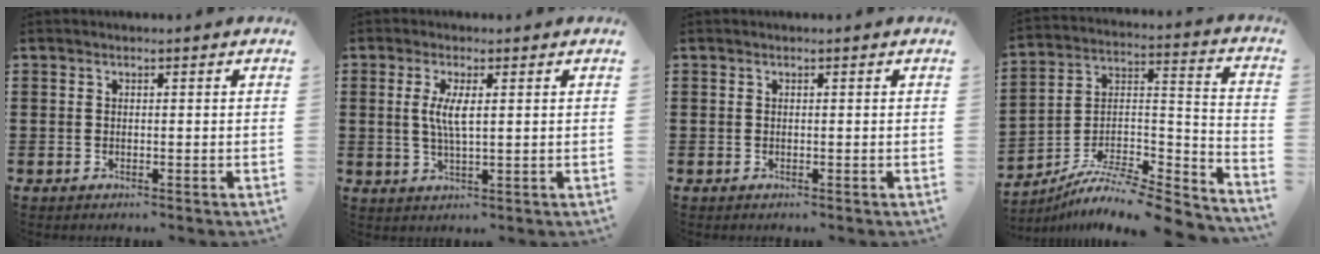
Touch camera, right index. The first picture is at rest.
{"total": 4.2, "force": [0.7, 0.9, 4.0], "torque": [-0.079, 0.002, 0.009]}
{"total": 0.0}
{"total": 8.5, "force": [-7.6, 1.8, 3.5], "torque": [-0.062, 0.008, -0.153]}